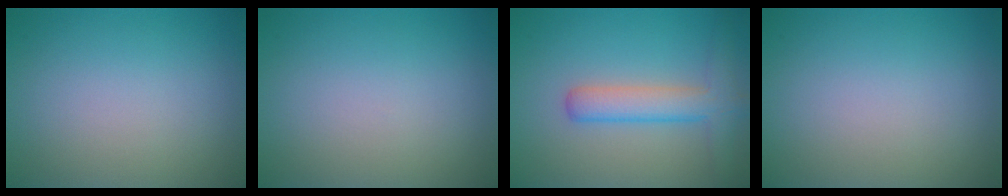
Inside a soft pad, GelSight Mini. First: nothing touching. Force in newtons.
{"total": 0.0}
{"total": 4.2, "press": 4.2, "slide": 0.1}
{"total": 0.0}